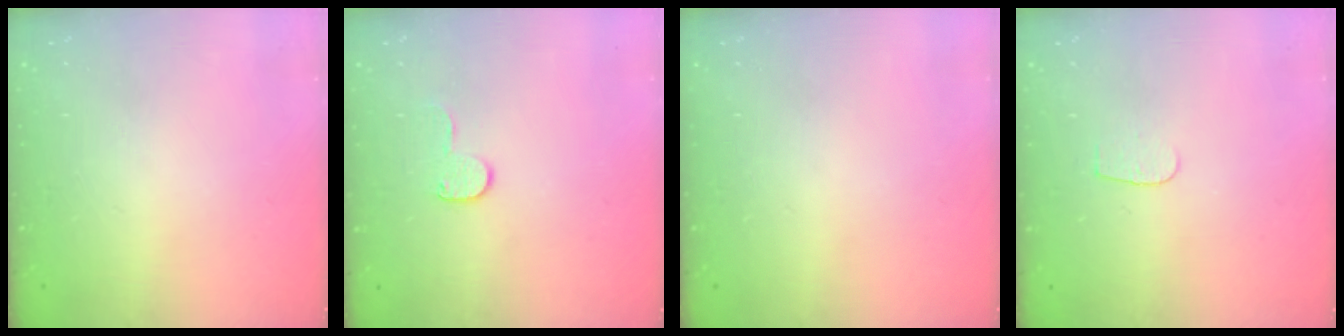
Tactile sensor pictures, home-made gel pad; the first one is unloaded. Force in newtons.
{"total": 4.5, "press": 4.5, "slide": 0.5}
{"total": 0.0}
{"total": 3.7, "press": 3.7, "slide": 0.4}